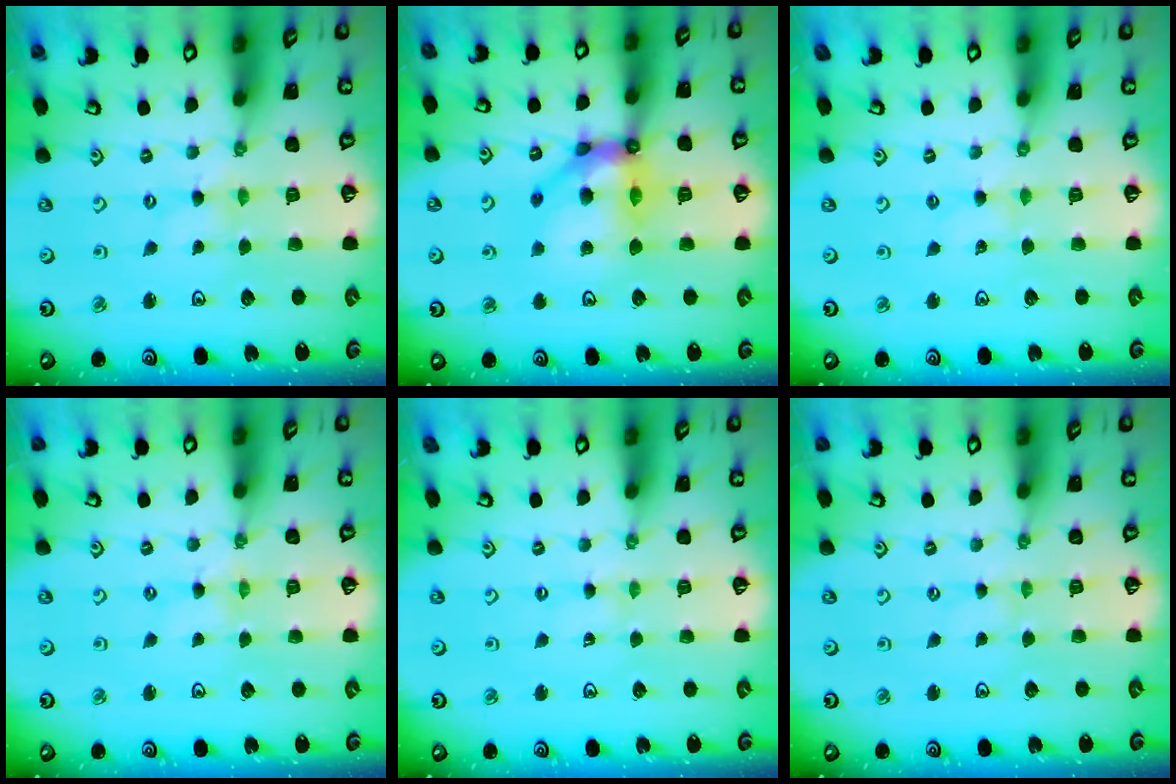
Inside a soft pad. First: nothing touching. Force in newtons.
{"total": 13.6, "press": 13.6, "slide": 1.4}
{"total": 1.2, "press": 1.2, "slide": 0.2}
{"total": 0.0}
{"total": 0.0}
{"total": 0.7, "press": 0.7, "slide": 0.1}